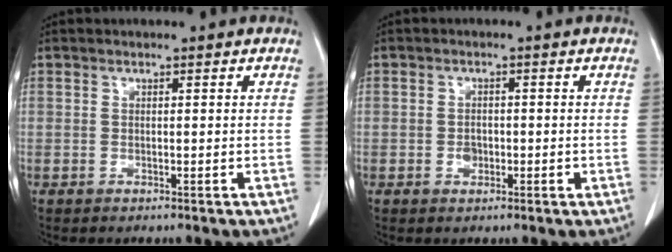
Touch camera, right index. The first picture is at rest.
{"total": 1.7, "force": [-0.4, 1.3, 1.0], "torque": [-0.013, 0.005, -0.001]}